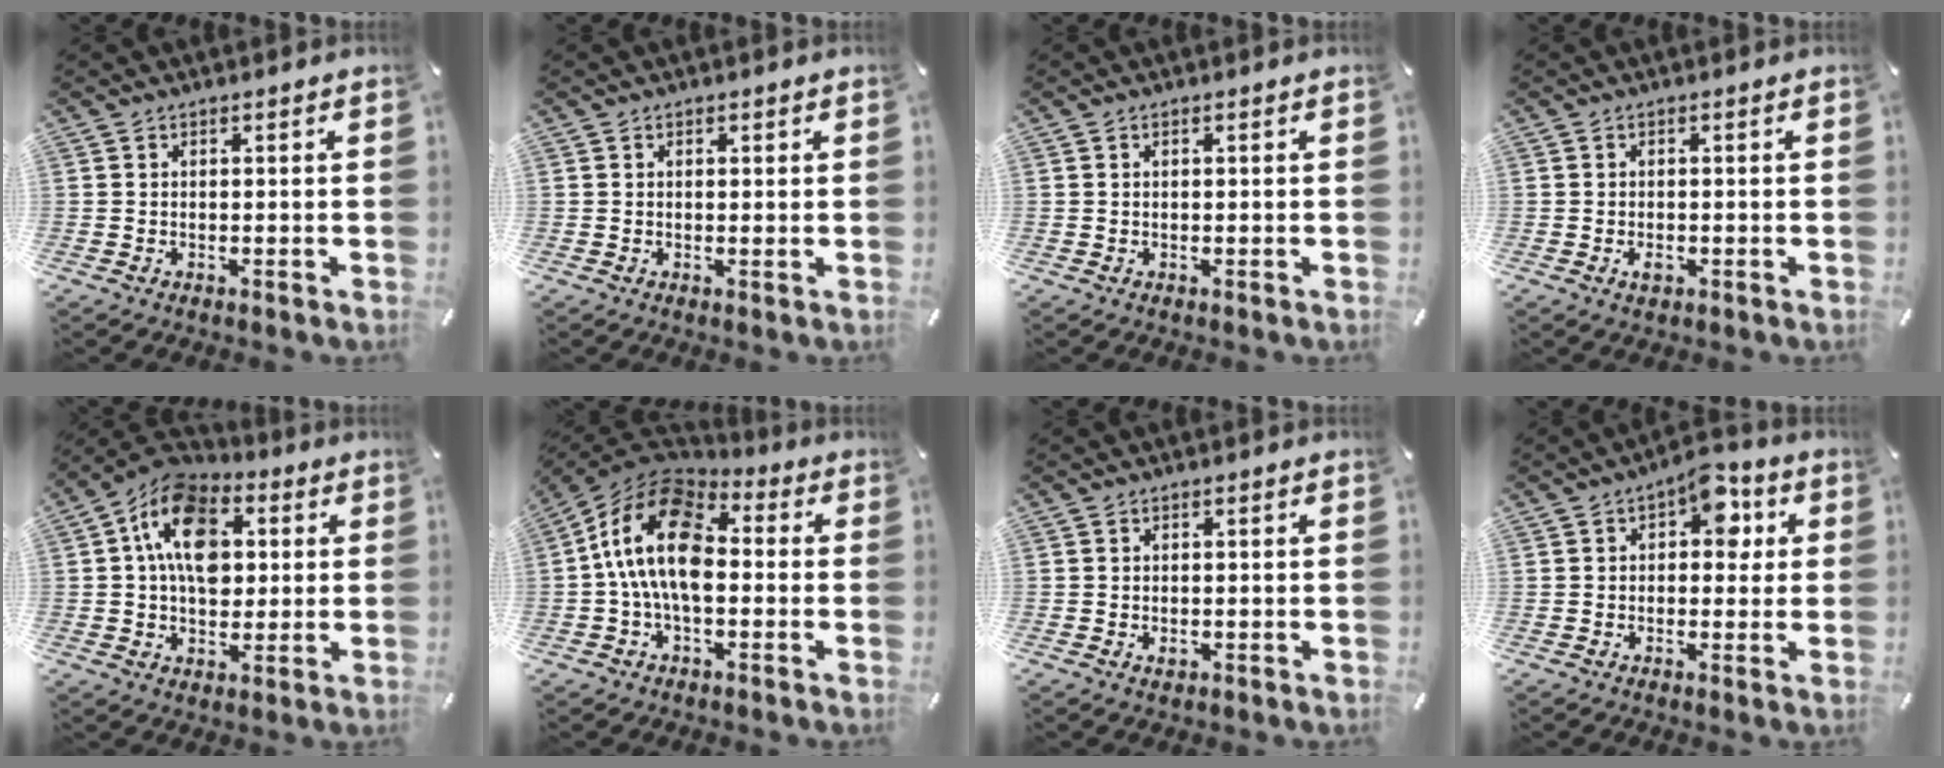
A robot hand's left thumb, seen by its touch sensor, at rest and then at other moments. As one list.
[{"total": 0.8, "force": [0.3, 0.4, 0.7], "torque": [-0.014, 0.002, 0.005]}, {"total": 0.6, "force": [0.1, 0.2, 0.5], "torque": [-0.009, 0.001, 0.002]}, {"total": 1.9, "force": [-0.6, 1.1, 1.4], "torque": [-0.025, 0.001, -0.010]}, {"total": 15.0, "force": [2.6, 10.8, 10.2], "torque": [-0.171, 0.008, 0.046]}, {"total": 16.7, "force": [-0.5, 10.1, 13.3], "torque": [-0.282, 0.012, -0.014]}, {"total": 1.1, "force": [-0.2, 0.8, 0.8], "torque": [-0.015, 0.002, -0.004]}, {"total": 8.2, "force": [3.0, 4.7, 6.1], "torque": [-0.067, -0.009, 0.043]}]